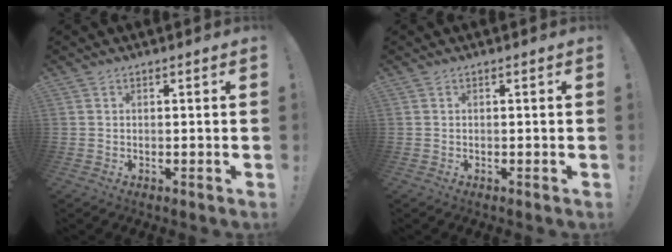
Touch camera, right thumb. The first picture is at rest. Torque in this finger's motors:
{"motor_torque": [-0.04, 0.19, -0.26, 0.22, 0.00]}